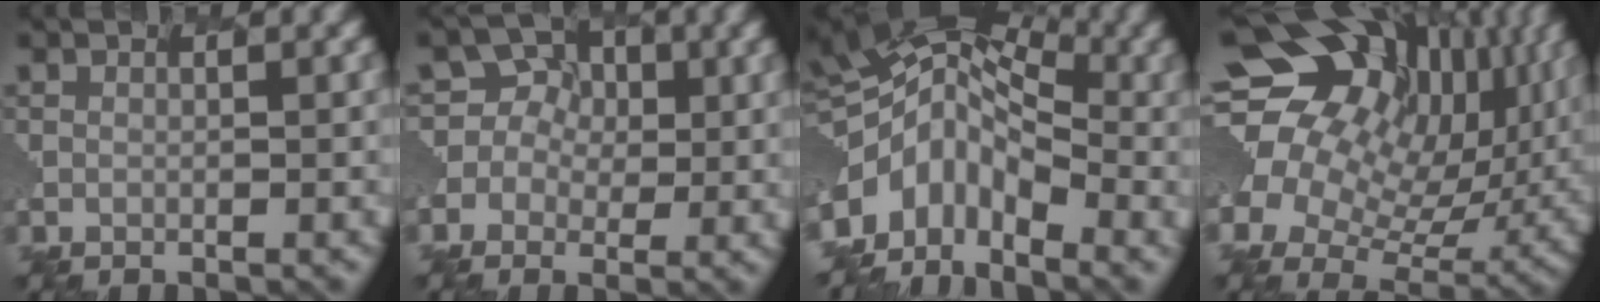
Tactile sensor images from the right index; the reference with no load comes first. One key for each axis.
{"total": 4.6, "fx": -0.1, "fy": 4.6, "fz": 0.2, "tx": -0.007, "ty": 0.025, "tz": -0.038}
{"total": 6.1, "fx": -2.9, "fy": 3.8, "fz": 3.8, "tx": -0.077, "ty": 0.006, "tz": -0.078}
{"total": 15.9, "fx": 7.3, "fy": 11.0, "fz": 8.9, "tx": -0.186, "ty": 0.022, "tz": 0.119}